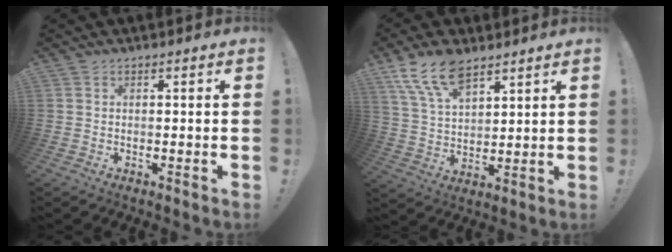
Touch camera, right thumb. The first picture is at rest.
{"total": 12.4, "force": [8.8, 5.6, 6.7], "torque": [-0.129, -0.040, 0.167]}